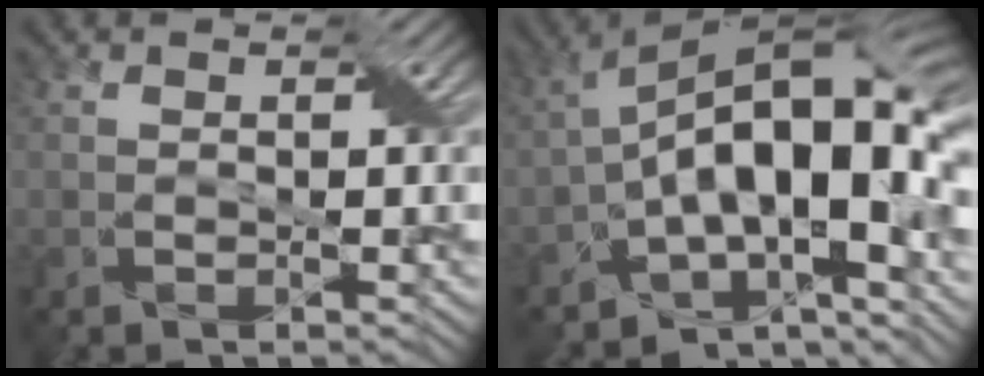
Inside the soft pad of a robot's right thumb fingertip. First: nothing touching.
{"total": 16.6, "force": [-3.7, 7.9, 14.2], "torque": [-0.197, 0.012, -0.076]}